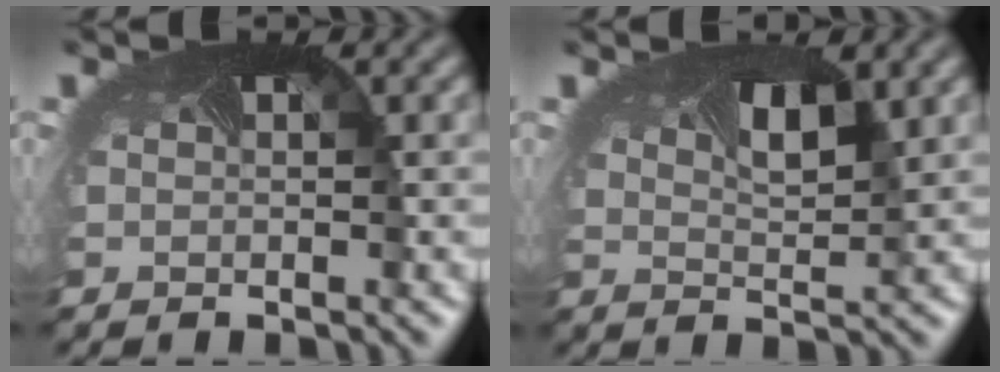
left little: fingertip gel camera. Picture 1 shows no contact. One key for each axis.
{"total": 3.1, "fx": 1.6, "fy": 1.1, "fz": 2.4, "tx": -0.039, "ty": 0.002, "tz": 0.021}